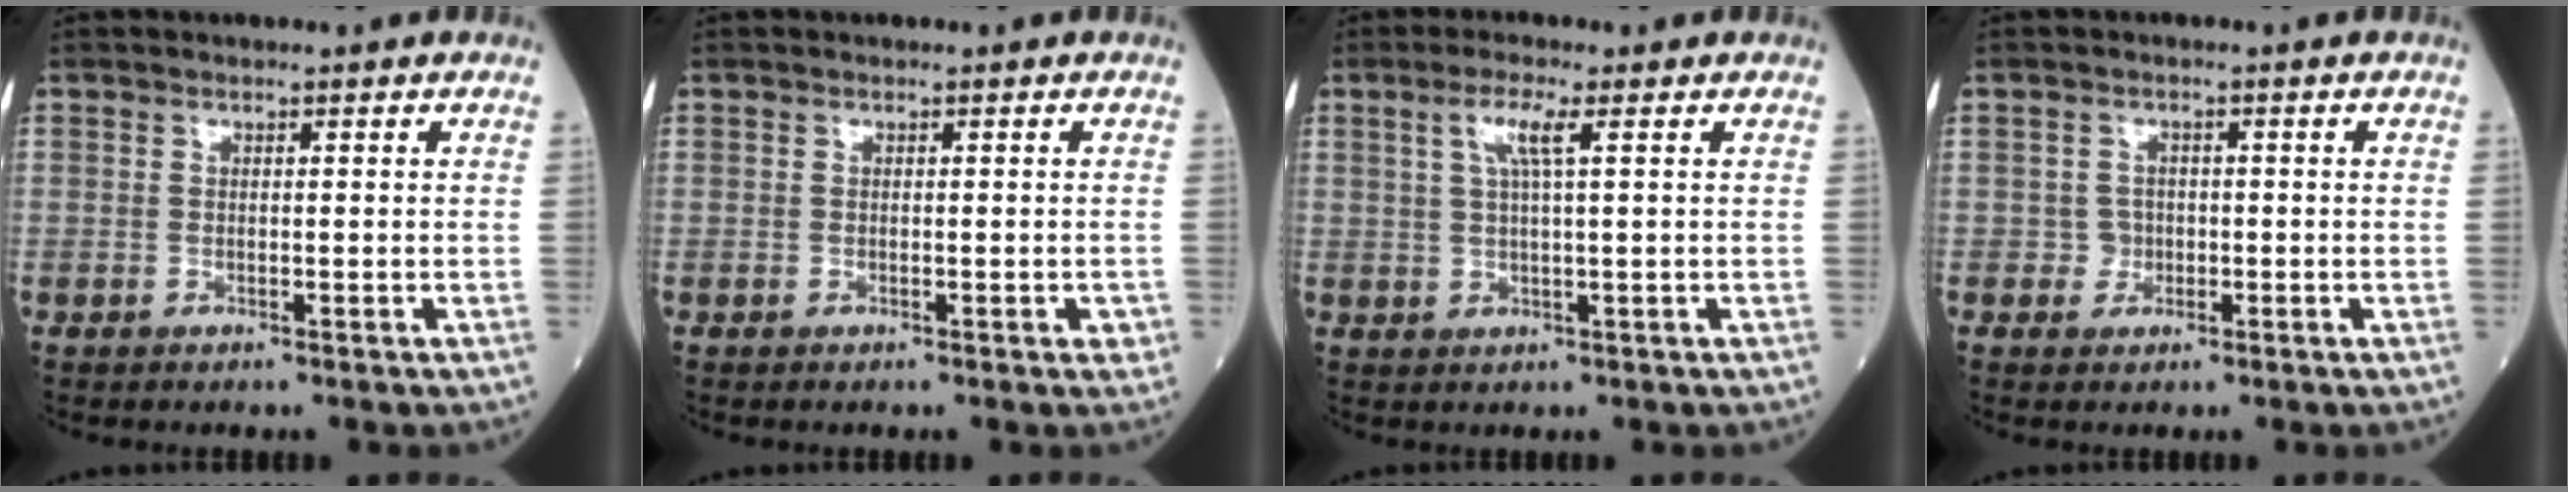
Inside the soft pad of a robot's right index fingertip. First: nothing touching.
{"total": 1.1, "force": [-0.4, 0.4, 1.0], "torque": [-0.010, 0.001, -0.003]}
{"total": 3.9, "force": [1.6, -0.1, 3.6], "torque": [-0.076, 0.006, 0.032]}
{"total": 1.9, "force": [-0.5, 1.8, 0.4], "torque": [-0.001, 0.007, -0.008]}